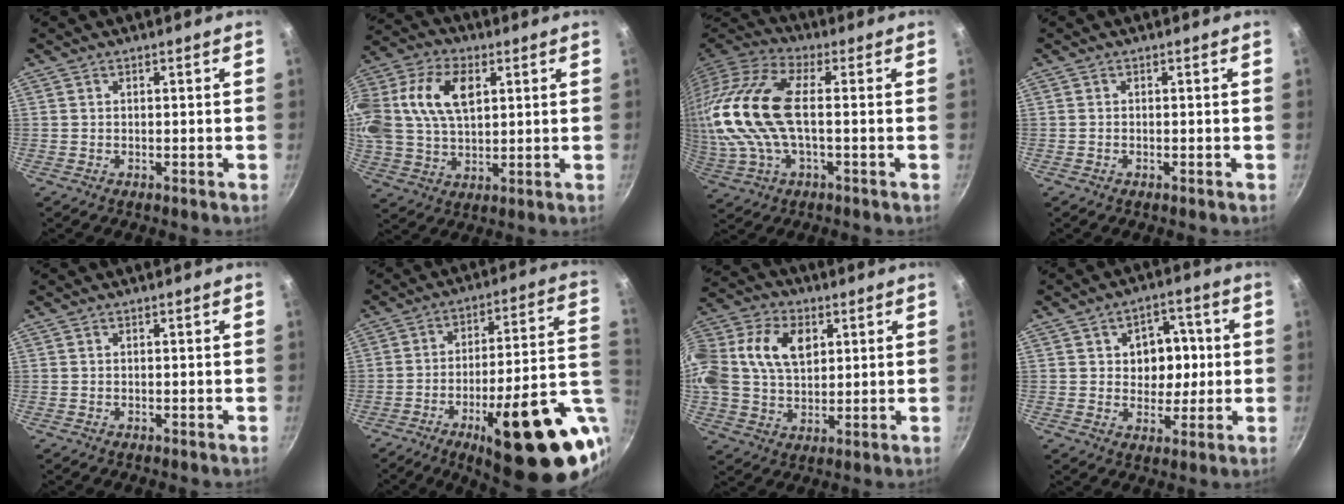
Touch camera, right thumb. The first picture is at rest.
{"total": 20.3, "force": [5.5, 13.3, 14.3], "torque": [-0.309, 0.024, 0.095]}
{"total": 20.4, "force": [0.6, 9.3, 18.1], "torque": [-0.387, 0.015, 0.001]}
{"total": 0.0}
{"total": 0.0}
{"total": 26.0, "force": [-6.9, 7.7, 23.9], "torque": [-0.299, 0.015, -0.082]}
{"total": 19.4, "force": [4.9, 13.8, 12.7], "torque": [-0.268, 0.029, 0.082]}
{"total": 9.5, "force": [1.2, 7.5, 5.7], "torque": [-0.029, 0.003, 0.017]}